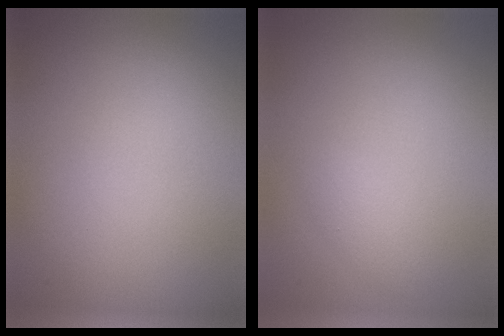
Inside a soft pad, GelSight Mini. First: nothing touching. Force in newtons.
{"total": 0.9, "press": 0.9, "slide": 0.0}